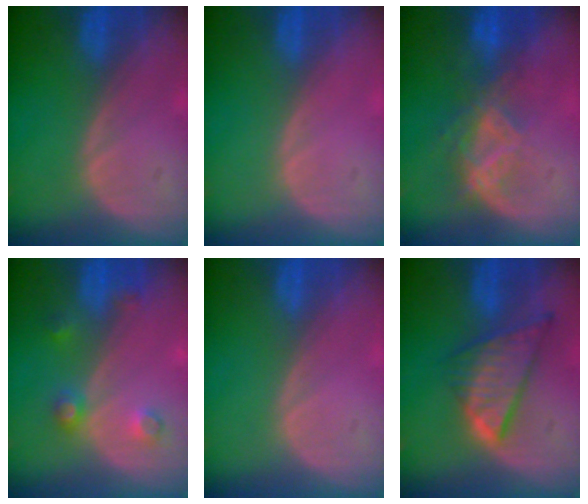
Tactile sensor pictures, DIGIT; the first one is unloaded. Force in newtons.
{"total": 0.0}
{"total": 6.7, "press": 5.9, "slide": 3.2}
{"total": 4.0, "press": 3.5, "slide": 1.9}
{"total": 0.0}
{"total": 8.7, "press": 7.4, "slide": 4.6}